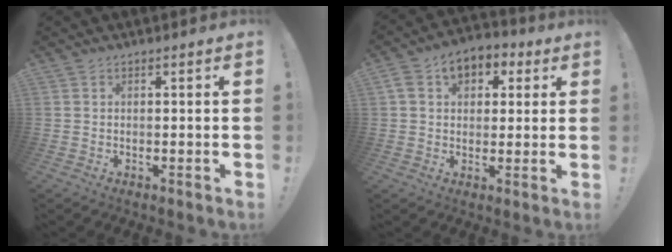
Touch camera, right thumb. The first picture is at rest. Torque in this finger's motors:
{"motor_torque": [0.88, 0.88, 0.45, 0.44, 0.00]}